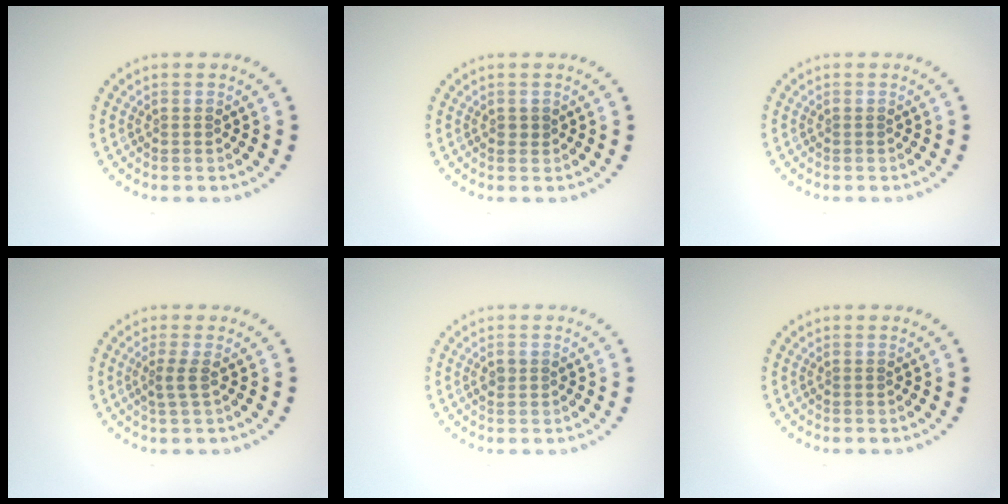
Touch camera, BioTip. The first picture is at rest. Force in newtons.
{"total": 0.7, "press": 0.6, "slide": 0.1}
{"total": 0.0}
{"total": 1.7, "press": 1.1, "slide": 1.3}
{"total": 0.9, "press": 0.9, "slide": 0.2}
{"total": 0.0}